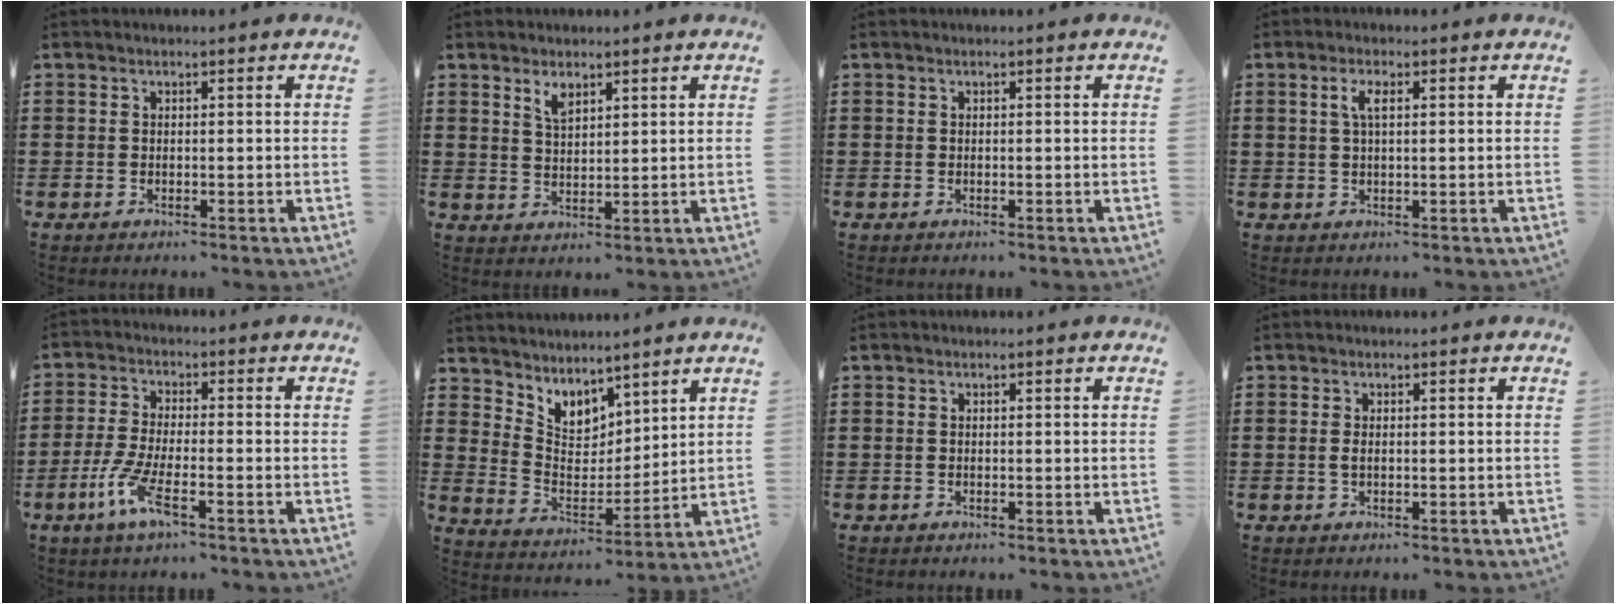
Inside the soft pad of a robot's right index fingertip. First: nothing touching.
{"total": 2.8, "force": [2.1, 1.1, 1.5], "torque": [-0.034, 0.004, 0.038]}
{"total": 0.0}
{"total": 2.7, "force": [0.8, 0.9, 2.4], "torque": [-0.050, 0.008, 0.011]}
{"total": 6.5, "force": [-3.3, 1.3, 5.4], "torque": [-0.128, -0.016, -0.066]}
{"total": 5.1, "force": [4.6, 2.2, 0.0], "torque": [-0.031, -0.037, 0.084]}
{"total": 0.0}
{"total": 0.9, "force": [0.0, 0.2, 0.9], "torque": [-0.020, -0.003, 0.000]}